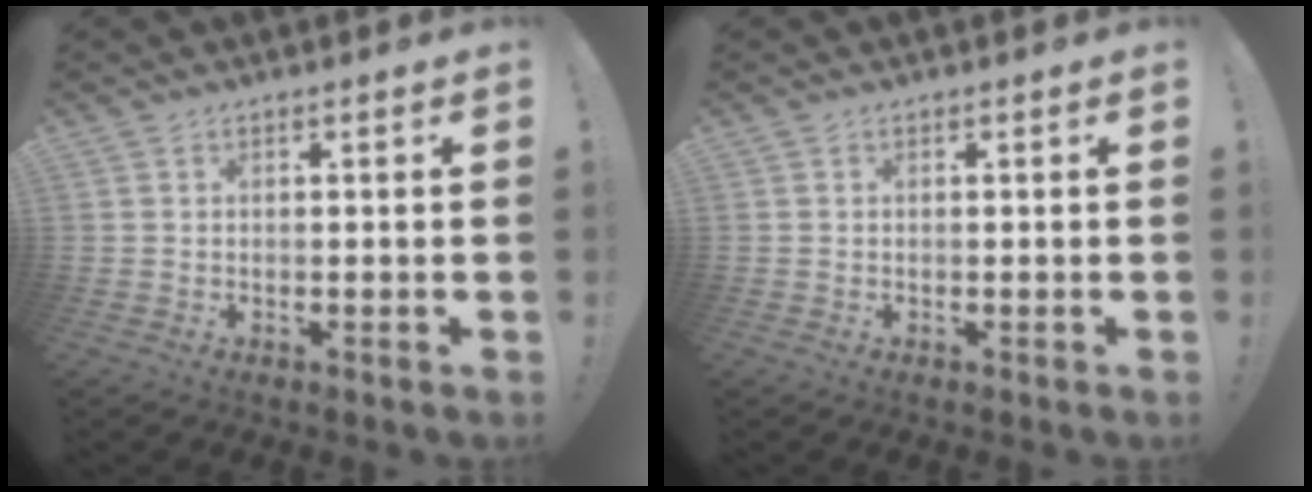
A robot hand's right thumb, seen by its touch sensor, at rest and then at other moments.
{"total": 0.0}